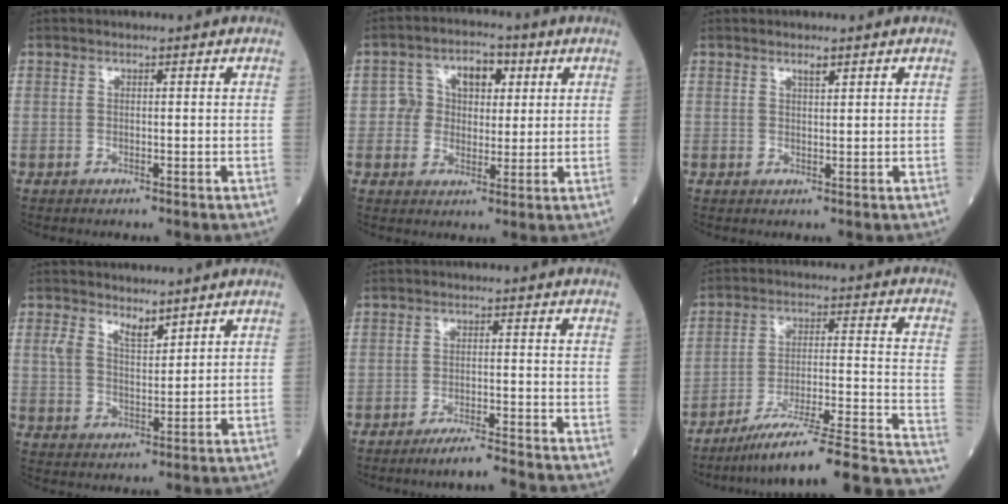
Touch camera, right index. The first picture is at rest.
{"total": 6.7, "force": [1.5, 5.5, 3.5], "torque": [-0.046, 0.026, 0.024]}
{"total": 1.2, "force": [0.9, 0.2, 0.8], "torque": [-0.017, -0.002, 0.018]}
{"total": 4.4, "force": [3.0, 1.9, 2.6], "torque": [-0.052, 0.004, 0.061]}
{"total": 4.8, "force": [-4.4, -0.9, 1.7], "torque": [-0.027, -0.015, -0.076]}
{"total": 23.7, "force": [-20.7, 0.2, 11.5], "torque": [-0.097, 0.010, -0.300]}